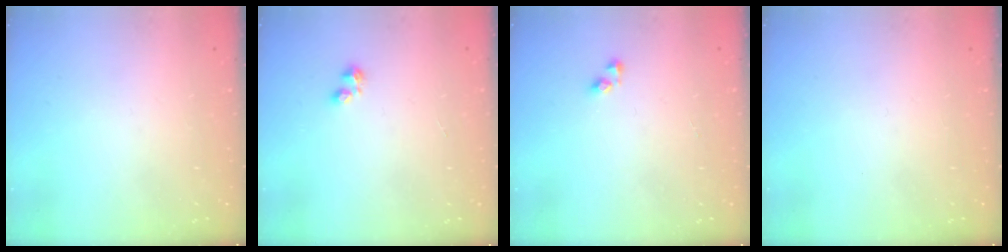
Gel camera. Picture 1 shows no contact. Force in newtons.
{"total": 2.9, "press": 2.8, "slide": 0.5}
{"total": 3.4, "press": 3.4, "slide": 0.5}
{"total": 0.0}